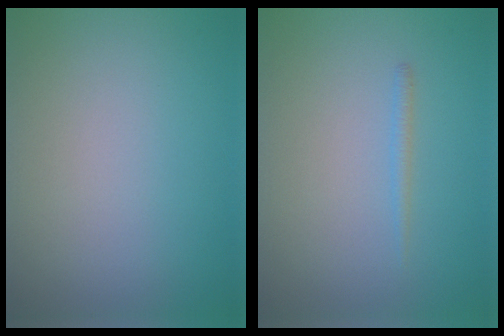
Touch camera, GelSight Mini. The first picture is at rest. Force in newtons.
{"total": 0.8, "press": 0.8, "slide": 0.1}